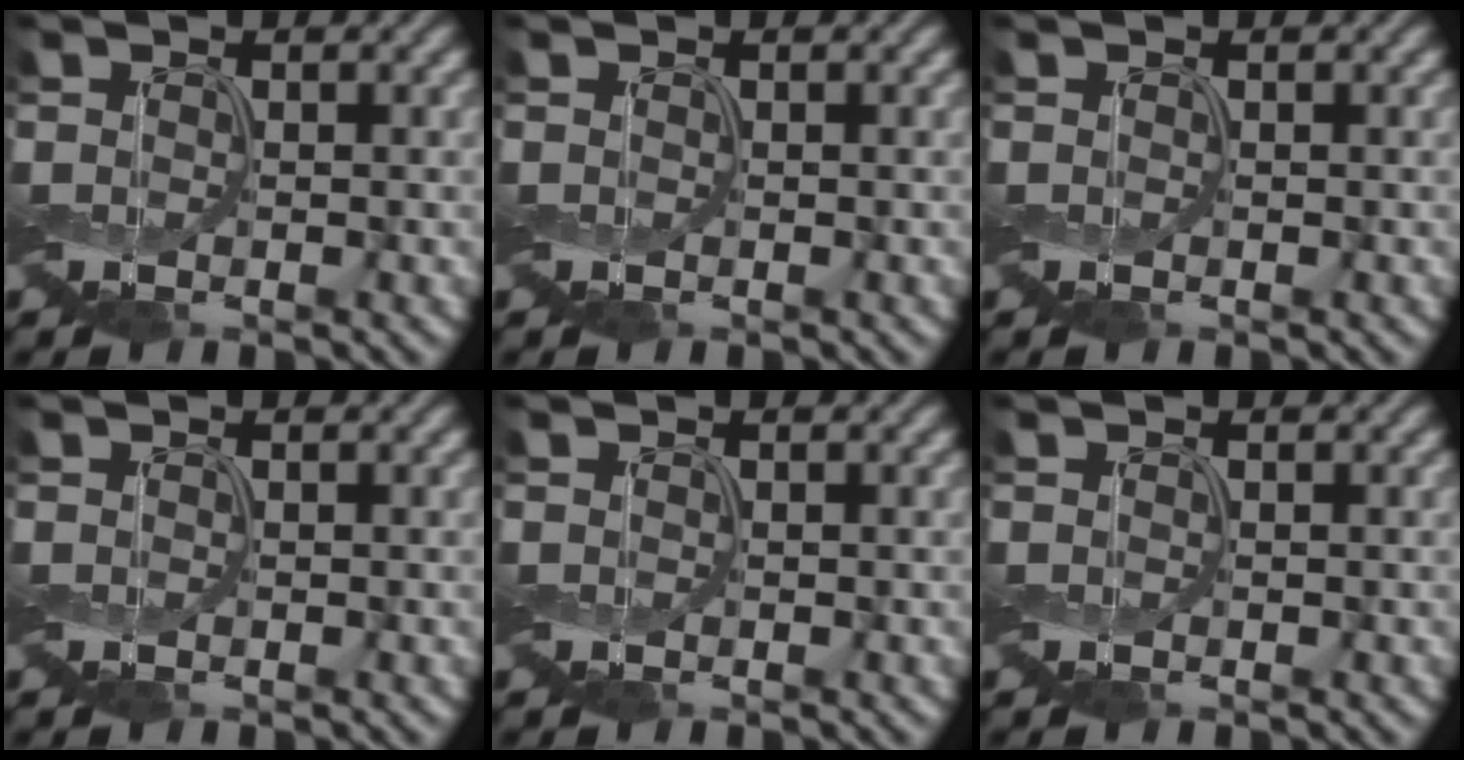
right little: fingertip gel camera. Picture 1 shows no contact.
{"total": 0.0}
{"total": 0.0}
{"total": 0.0}
{"total": 0.0}
{"total": 0.0}